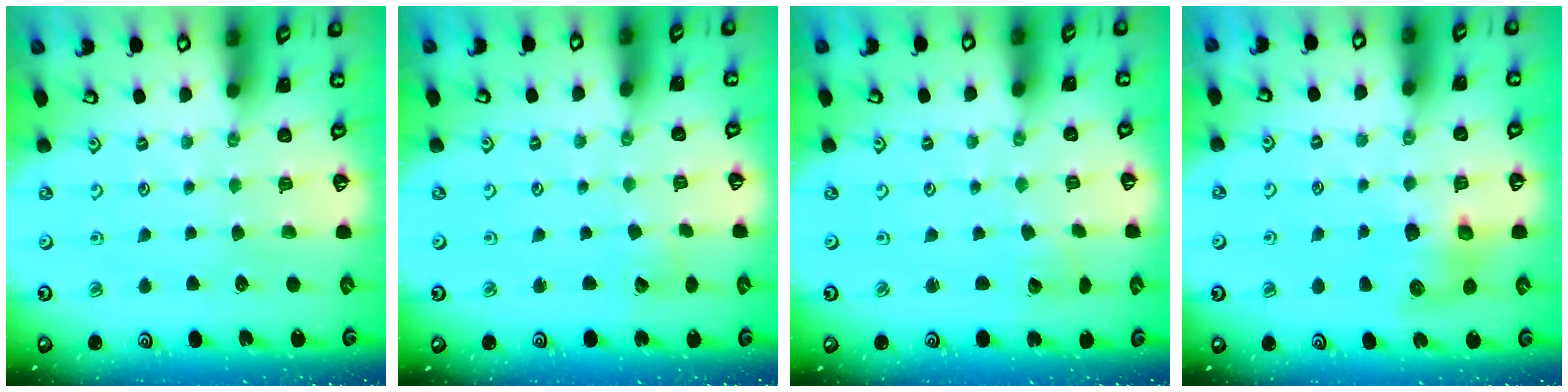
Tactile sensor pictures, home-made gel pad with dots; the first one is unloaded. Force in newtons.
{"total": 3.4, "press": 3.4, "slide": 0.2}
{"total": 2.5, "press": 2.5, "slide": 0.2}
{"total": 8.5, "press": 8.4, "slide": 1.0}